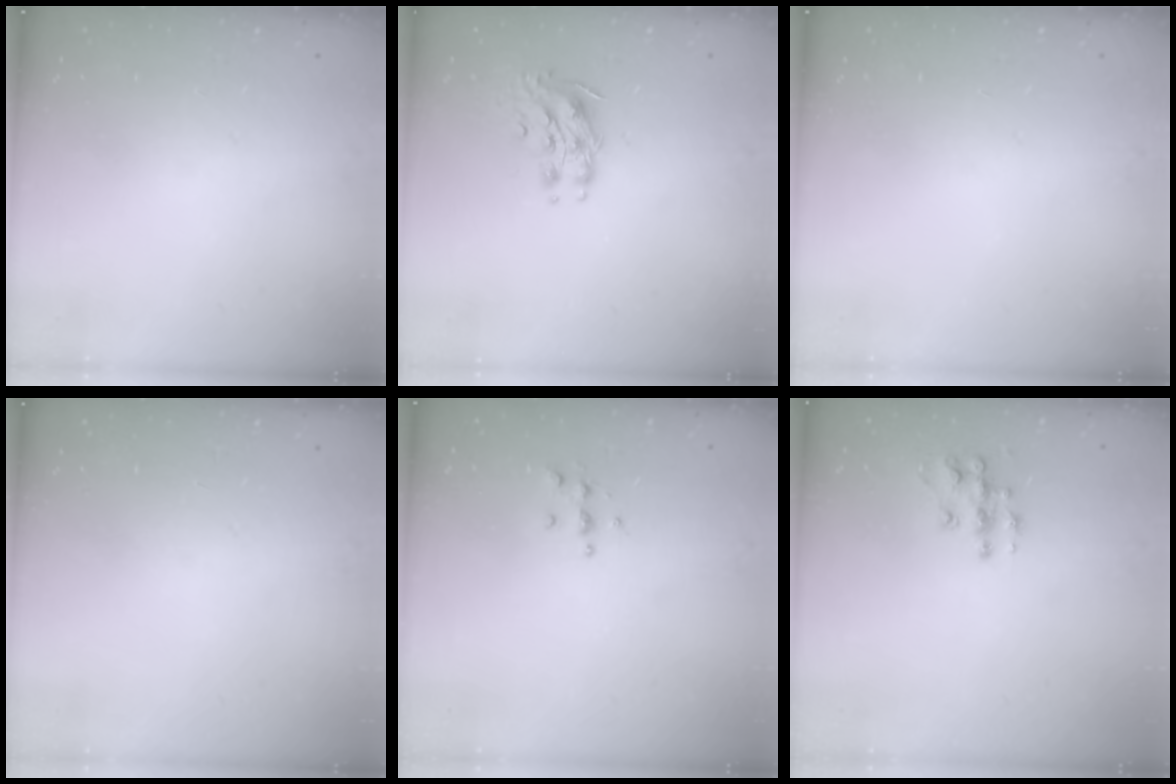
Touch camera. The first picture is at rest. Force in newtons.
{"total": 9.0, "press": 9.0, "slide": 0.1}
{"total": 0.0}
{"total": 0.0}
{"total": 4.4, "press": 4.4, "slide": 0.4}
{"total": 9.4, "press": 9.4, "slide": 0.5}